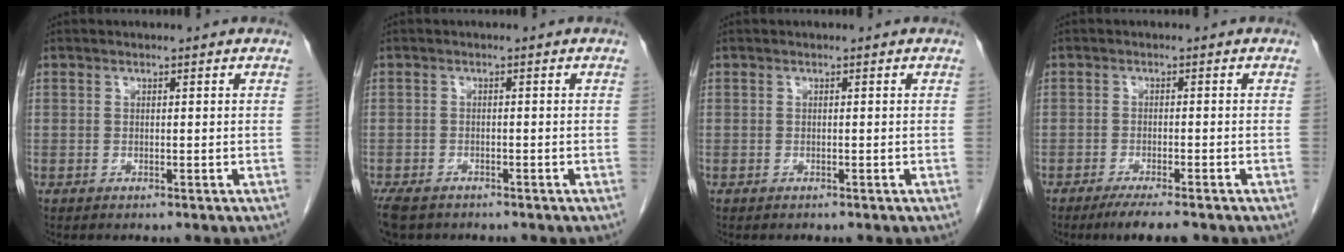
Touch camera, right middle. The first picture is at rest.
{"total": 5.3, "force": [-4.1, 2.6, 2.2], "torque": [-0.037, -0.006, -0.065]}
{"total": 0.0}
{"total": 5.2, "force": [-4.0, 0.6, 3.3], "torque": [-0.048, -0.010, -0.060]}